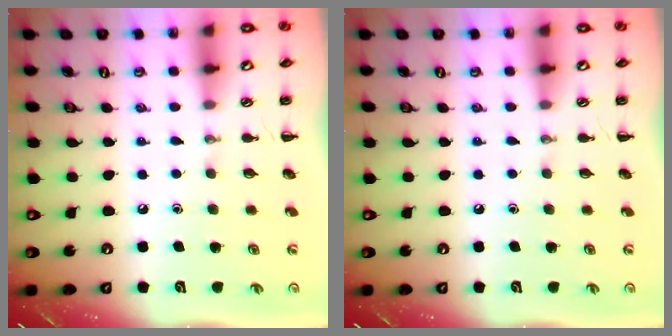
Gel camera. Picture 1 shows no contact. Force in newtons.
{"total": 0.0}